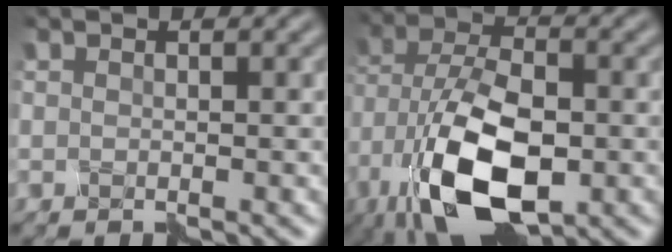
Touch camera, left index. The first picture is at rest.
{"total": 11.3, "force": [-5.0, 5.3, 8.6], "torque": [-0.185, -0.008, -0.095]}